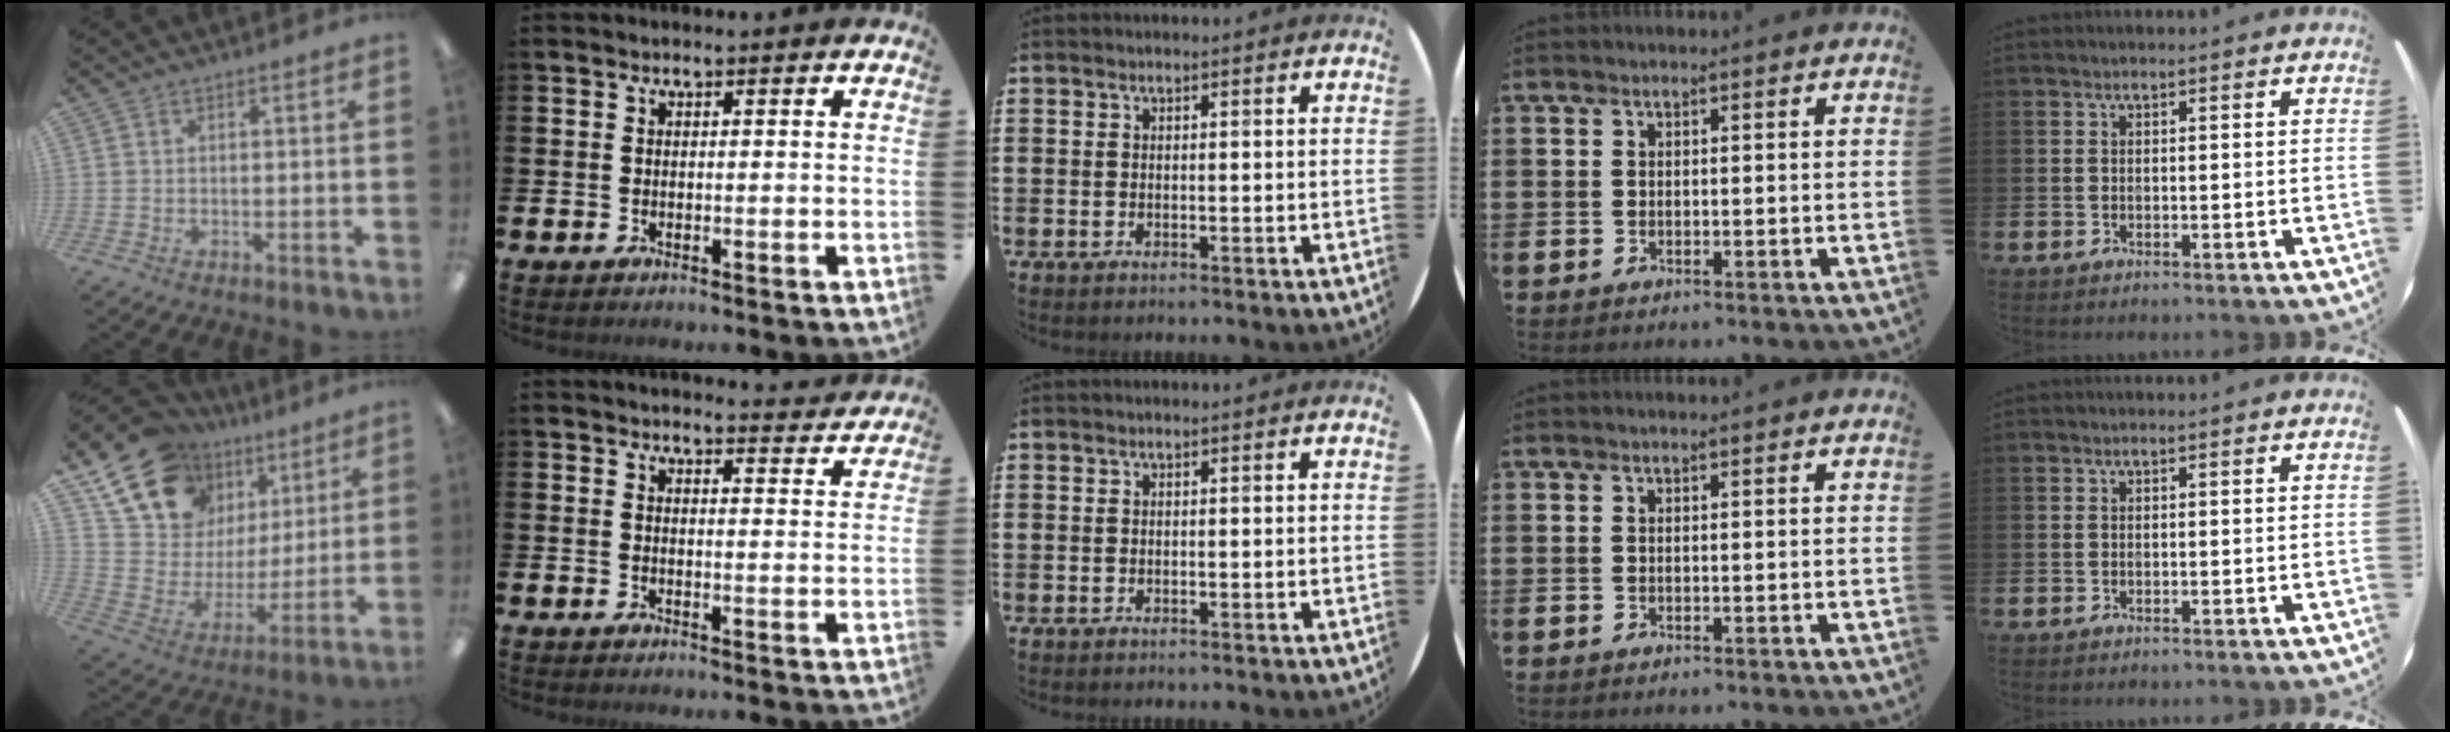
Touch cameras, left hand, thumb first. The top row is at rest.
{"thumb": {"total": 18.4, "force": [12.2, 12.1, 6.4], "torque": [-0.133, -0.071, 0.230]}, "index": {"total": 3.2, "force": [3.2, 0.2, 0.0], "torque": [0.010, -0.025, 0.054]}}